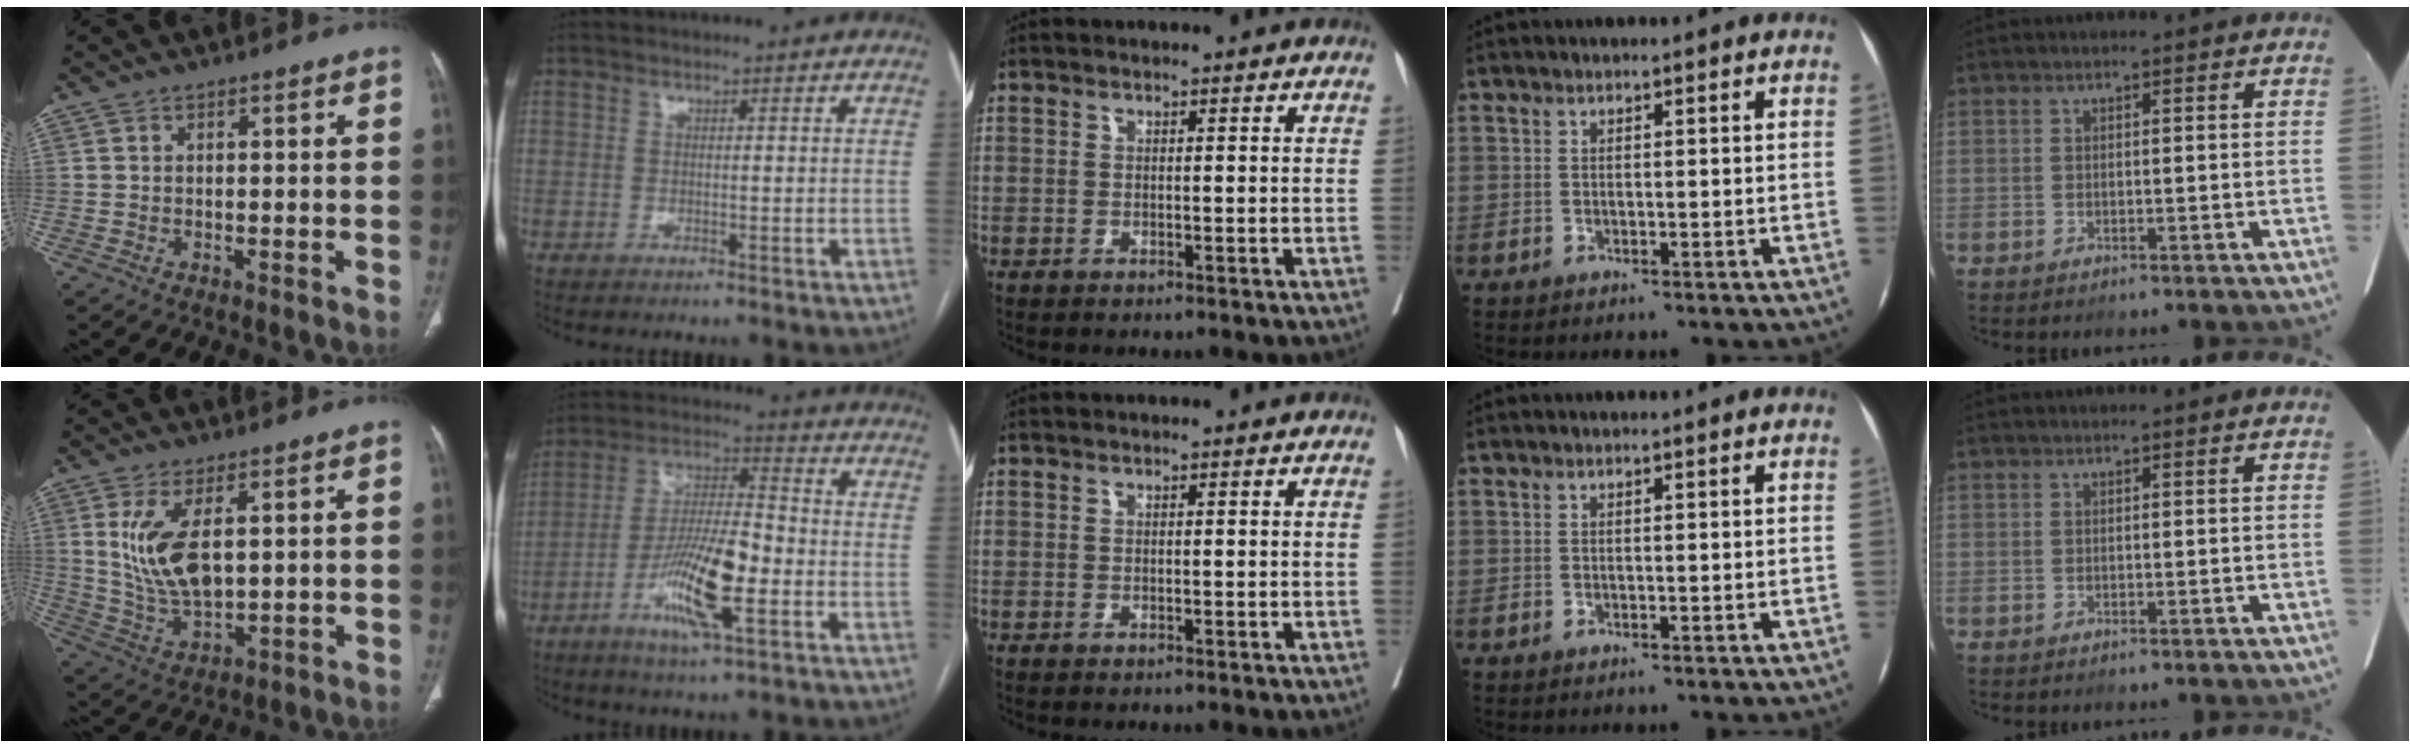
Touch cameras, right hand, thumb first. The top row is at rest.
{"thumb": {"total": 11.5, "force": [2.7, 5.3, 9.8], "torque": [-0.196, -0.018, 0.069]}, "index": {"total": 13.2, "force": [-4.8, 2.1, 12.2], "torque": [-0.233, -0.006, -0.086]}}